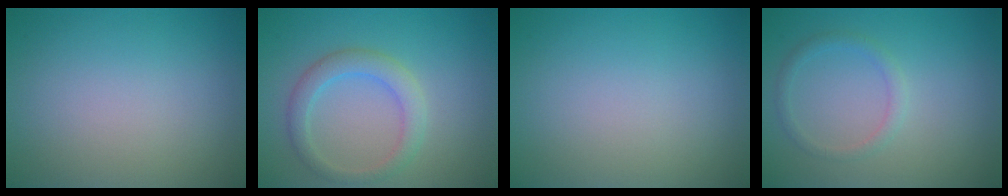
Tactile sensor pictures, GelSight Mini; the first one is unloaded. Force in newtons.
{"total": 2.9, "press": 2.9, "slide": 0.3}
{"total": 0.0}
{"total": 1.4, "press": 1.3, "slide": 0.2}